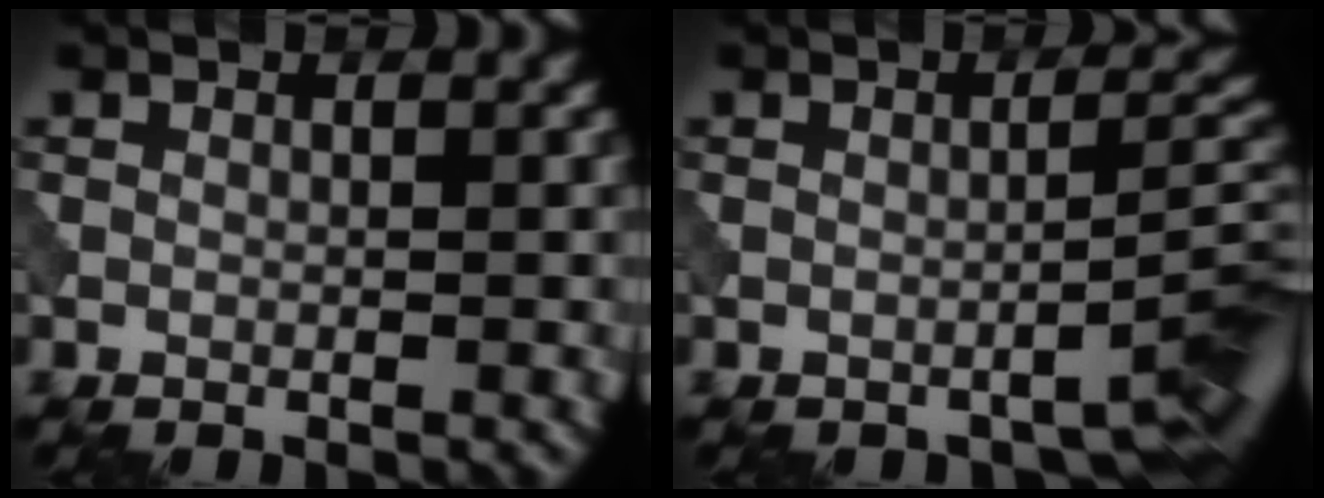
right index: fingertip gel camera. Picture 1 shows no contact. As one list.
[{"total": 3.8, "force": [-2.6, 0.7, 2.8], "torque": [-0.028, 0.016, -0.042]}]